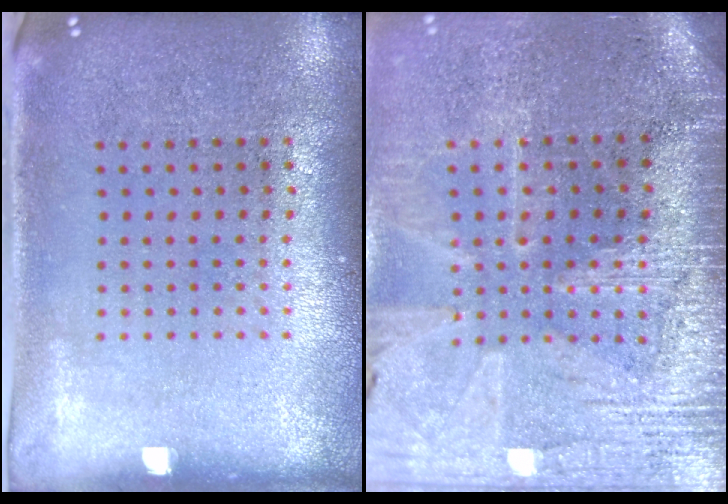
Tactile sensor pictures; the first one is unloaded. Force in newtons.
{"total": 3.5, "press": 3.3, "slide": 1.3}